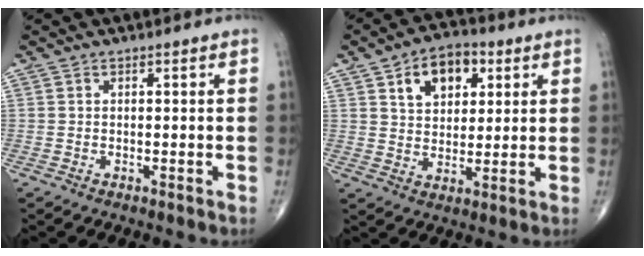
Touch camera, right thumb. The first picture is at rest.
{"total": 10.5, "force": [4.4, 6.8, 6.7], "torque": [-0.071, -0.008, 0.068]}